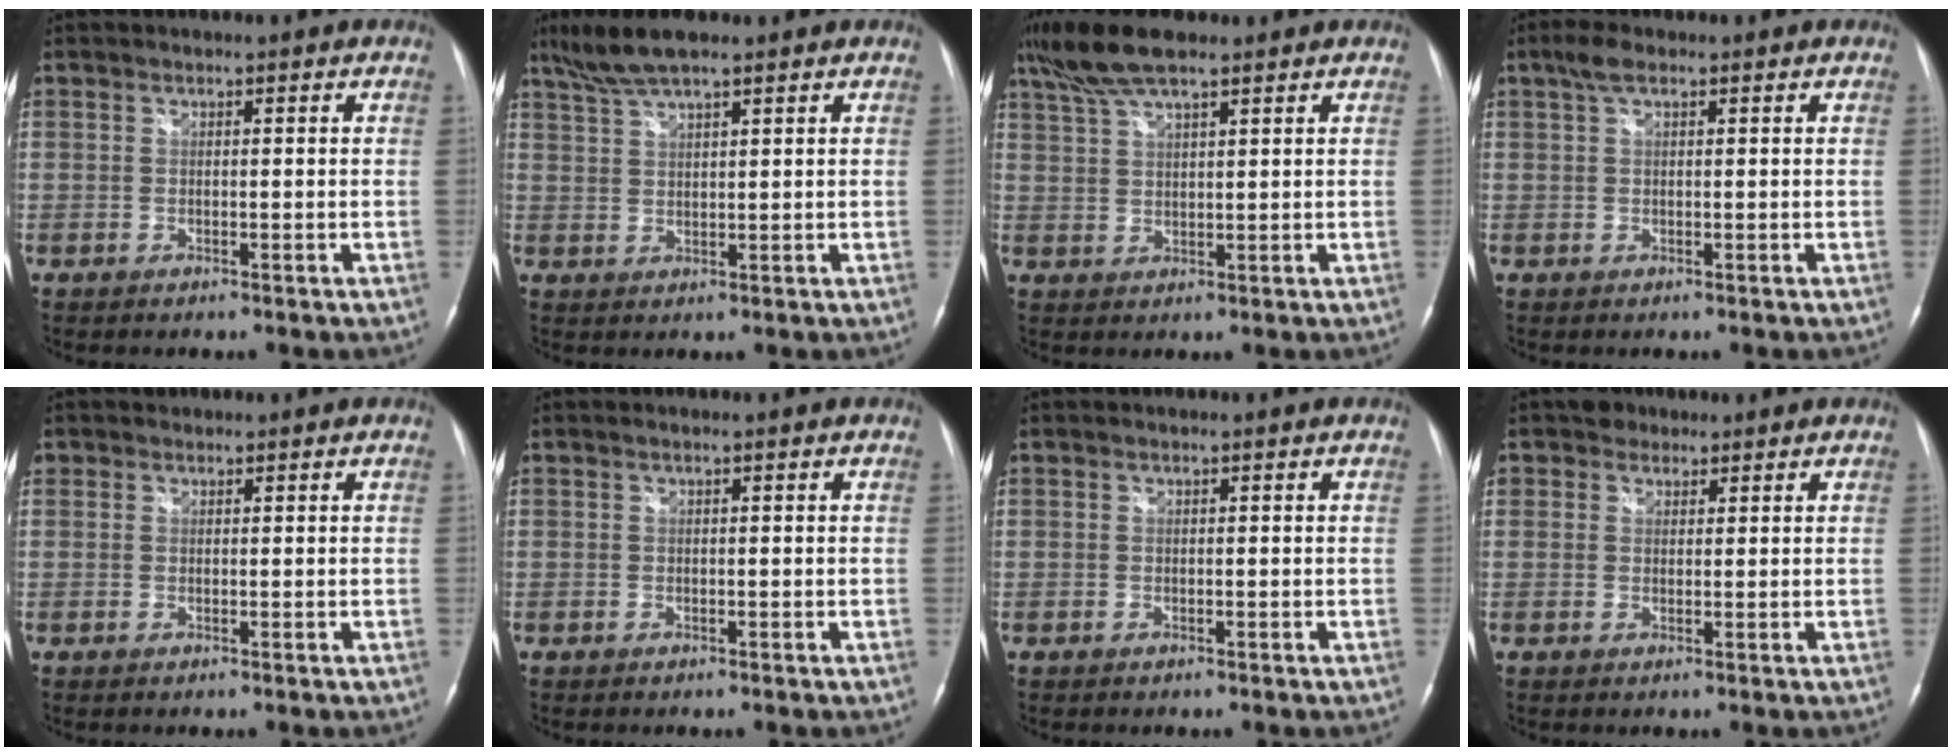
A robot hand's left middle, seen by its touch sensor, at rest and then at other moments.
{"total": 6.1, "force": [4.7, 0.8, 3.8], "torque": [-0.085, 0.018, 0.091]}
{"total": 8.1, "force": [6.2, 1.5, 5.1], "torque": [-0.111, 0.026, 0.116]}
{"total": 2.5, "force": [1.5, 0.8, 1.8], "torque": [-0.042, 0.017, 0.029]}
{"total": 0.9, "force": [0.6, 0.7, 0.0], "torque": [0.004, 0.006, 0.009]}
{"total": 0.0}
{"total": 0.0}
{"total": 2.5, "force": [1.6, 1.8, 0.4], "torque": [-0.006, 0.011, 0.024]}